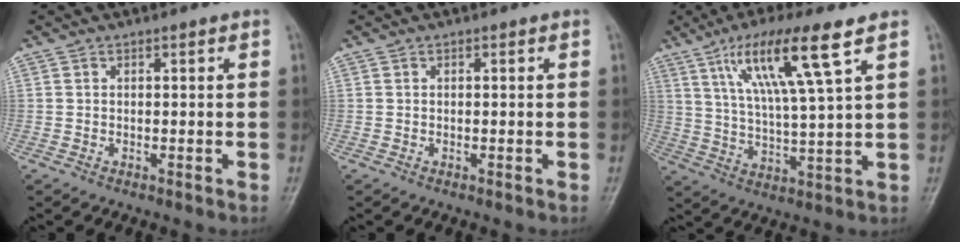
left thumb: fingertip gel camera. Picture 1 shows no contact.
{"total": 0.0}
{"total": 14.0, "force": [7.1, 1.3, 12.0], "torque": [-0.224, -0.022, 0.133]}